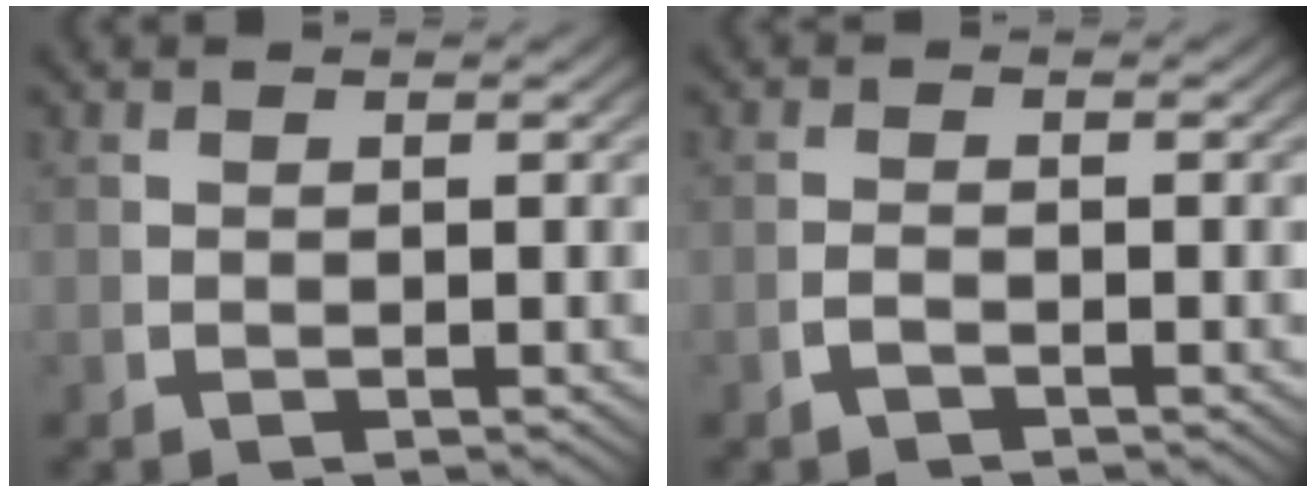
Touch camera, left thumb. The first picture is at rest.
{"total": 0.9, "force": [-0.9, 0.1, 0.3], "torque": [-0.007, -0.003, -0.016]}